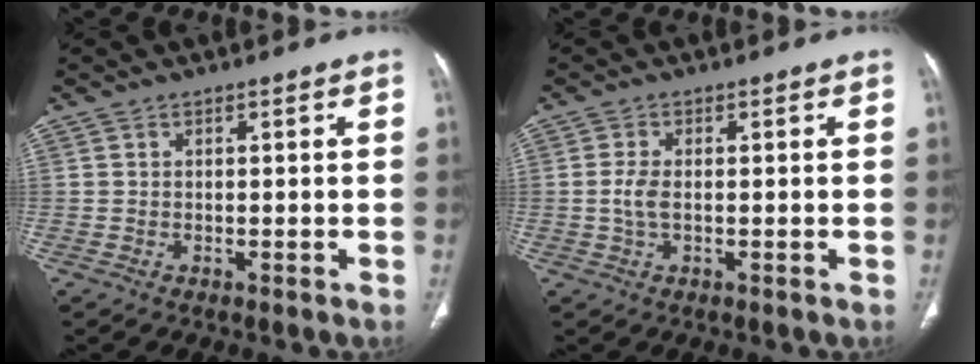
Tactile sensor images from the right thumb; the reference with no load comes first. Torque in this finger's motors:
{"motor_torque": [-0.09, -0.11, 0.64, -0.49, 0.13]}